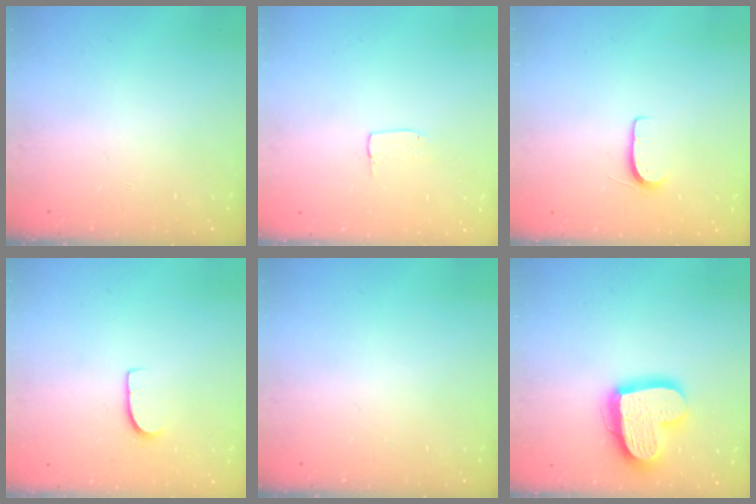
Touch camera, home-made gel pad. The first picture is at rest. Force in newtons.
{"total": 3.9, "press": 3.9, "slide": 0.1}
{"total": 5.2, "press": 5.2, "slide": 0.5}
{"total": 6.7, "press": 6.7, "slide": 0.3}
{"total": 0.0}
{"total": 18.0, "press": 17.9, "slide": 1.5}